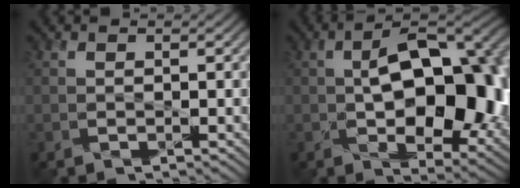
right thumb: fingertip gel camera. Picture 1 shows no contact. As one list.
[{"total": 15.8, "force": [0.1, 9.0, 12.9], "torque": [-0.183, -0.016, 0.020]}]